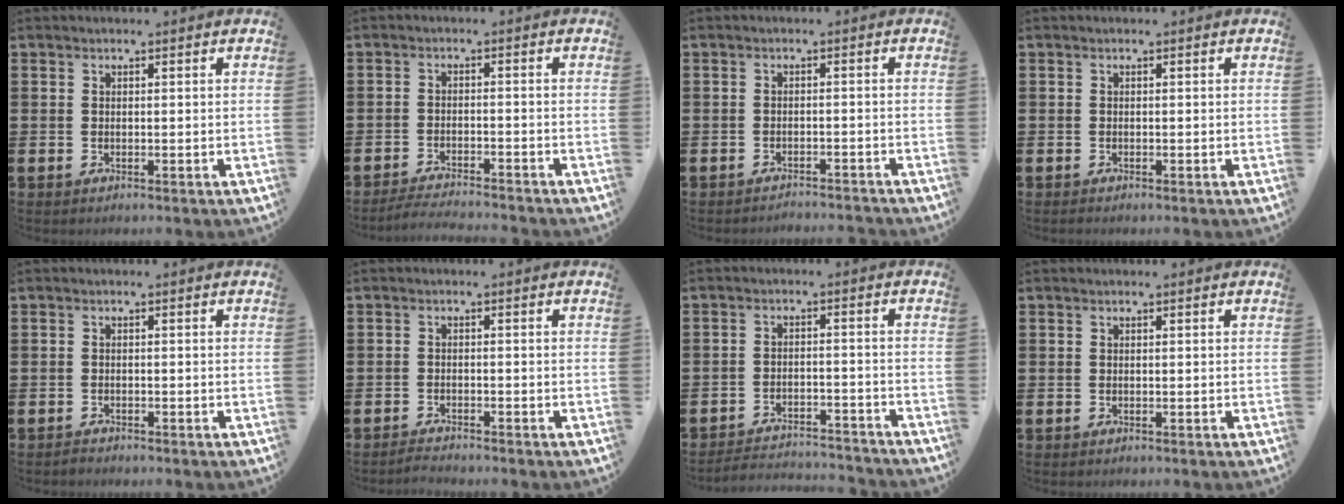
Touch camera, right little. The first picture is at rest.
{"total": 2.5, "force": [-2.5, -0.1, 0.4], "torque": [-0.008, 0.003, -0.052]}
{"total": 1.5, "force": [-1.5, -0.1, -0.1], "torque": [-0.001, 0.004, -0.031]}
{"total": 0.0}
{"total": 0.6, "force": [-0.6, 0.1, 0.0], "torque": [-0.003, -0.001, -0.013]}
{"total": 1.2, "force": [-1.2, -0.1, 0.1], "torque": [-0.004, 0.001, -0.025]}
{"total": 3.2, "force": [-3.1, 0.1, 0.2], "torque": [-0.007, 0.004, -0.067]}
{"total": 0.0}